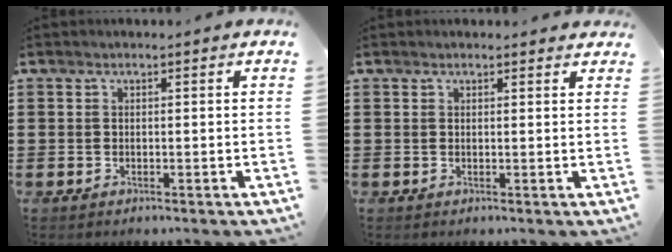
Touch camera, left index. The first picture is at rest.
{"total": 0.9, "force": [0.9, 0.2, 0.2], "torque": [-0.004, 0.002, 0.017]}